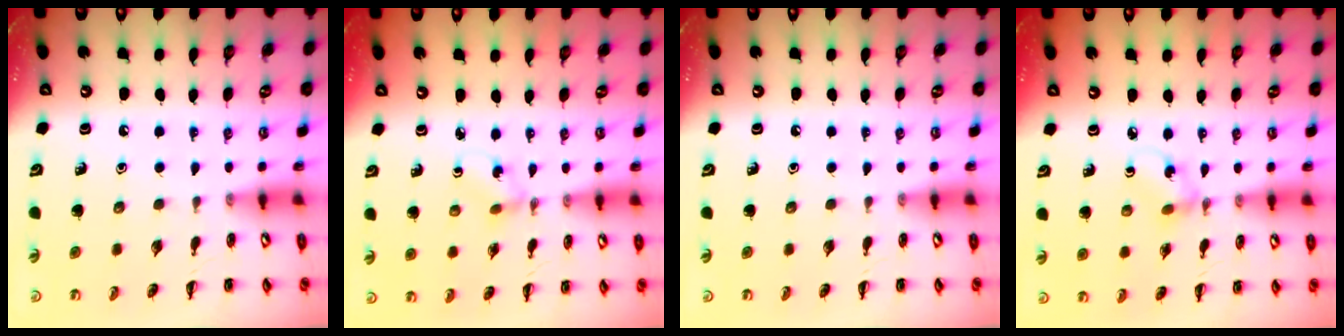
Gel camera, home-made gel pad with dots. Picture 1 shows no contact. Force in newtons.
{"total": 1.5, "press": 1.3, "slide": 0.7}
{"total": 0.0}
{"total": 3.3, "press": 3.2, "slide": 0.7}